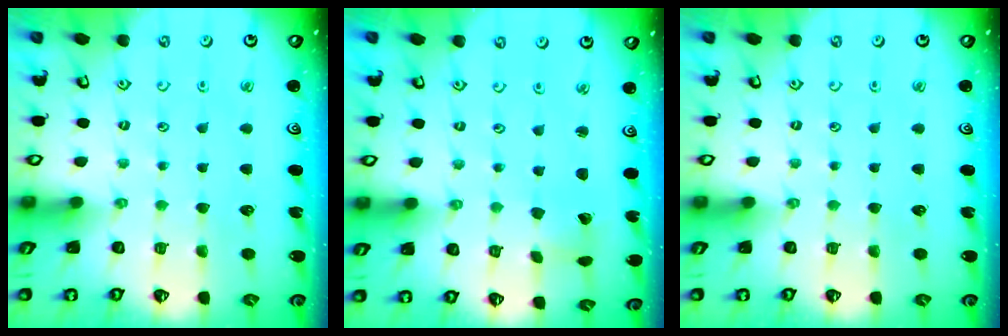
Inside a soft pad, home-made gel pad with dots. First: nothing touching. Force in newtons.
{"total": 2.4, "press": 2.4, "slide": 0.3}
{"total": 0.0}